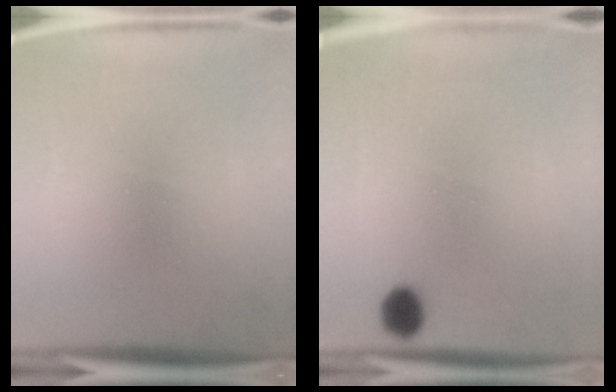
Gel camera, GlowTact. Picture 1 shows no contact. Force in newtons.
{"total": 2.3}